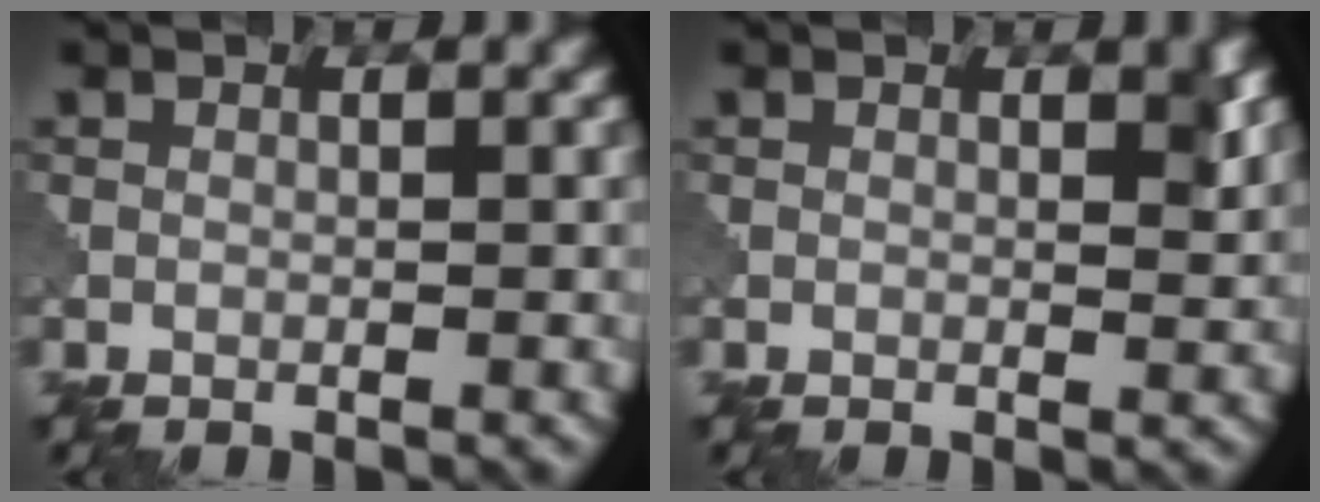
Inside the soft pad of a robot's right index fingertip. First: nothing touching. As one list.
[{"total": 1.4, "force": [0.6, 0.5, 1.2], "torque": [-0.010, -0.004, 0.007]}]